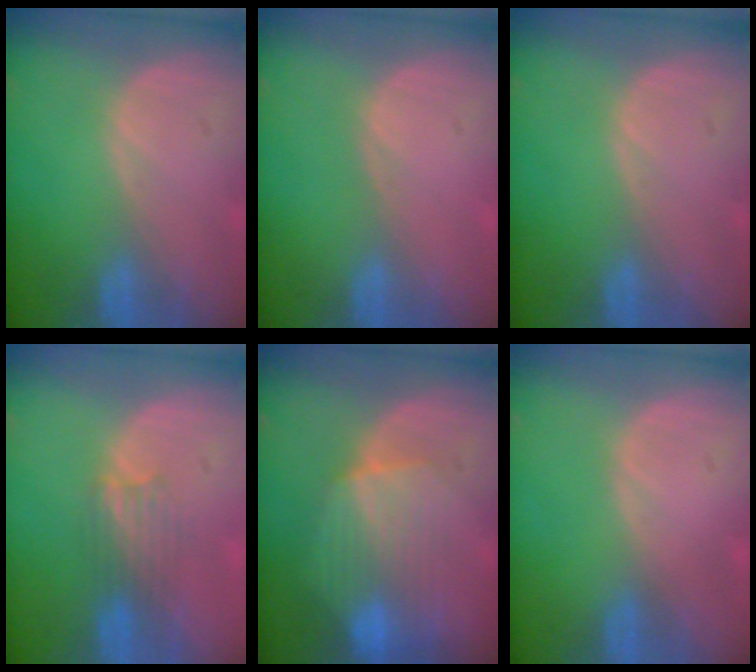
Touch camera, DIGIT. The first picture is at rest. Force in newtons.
{"total": 0.0}
{"total": 0.0}
{"total": 3.2, "press": 3.2, "slide": 0.2}
{"total": 8.6, "press": 8.0, "slide": 3.2}
{"total": 0.0}